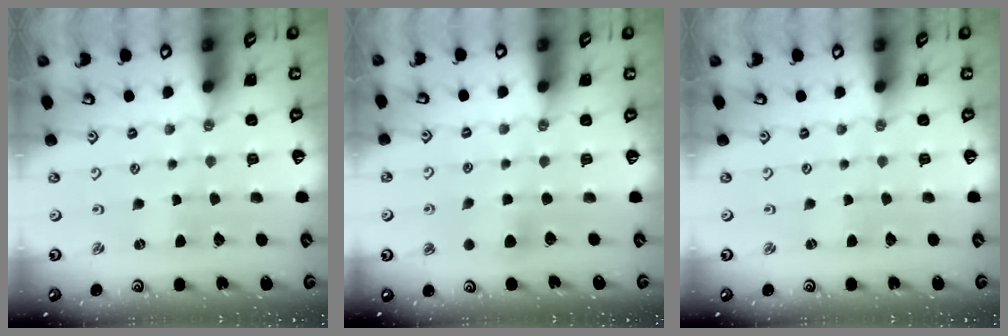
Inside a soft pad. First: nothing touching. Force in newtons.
{"total": 5.3, "press": 5.3, "slide": 0.6}
{"total": 0.9, "press": 0.9, "slide": 0.1}